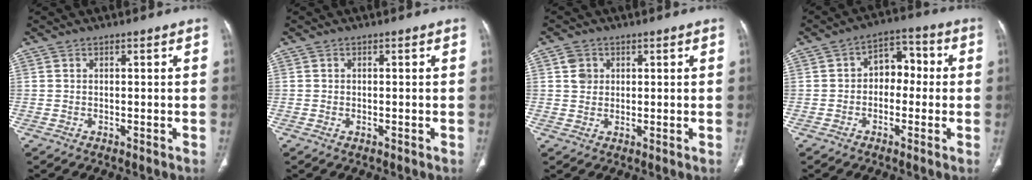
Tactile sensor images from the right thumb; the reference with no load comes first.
{"total": 0.6, "force": [-0.2, 0.3, 0.5], "torque": [-0.012, 0.005, -0.002]}
{"total": 3.1, "force": [1.0, 2.6, 1.2], "torque": [-0.009, -0.002, 0.019]}
{"total": 7.3, "force": [-0.3, 5.2, 5.1], "torque": [-0.043, 0.031, -0.018]}